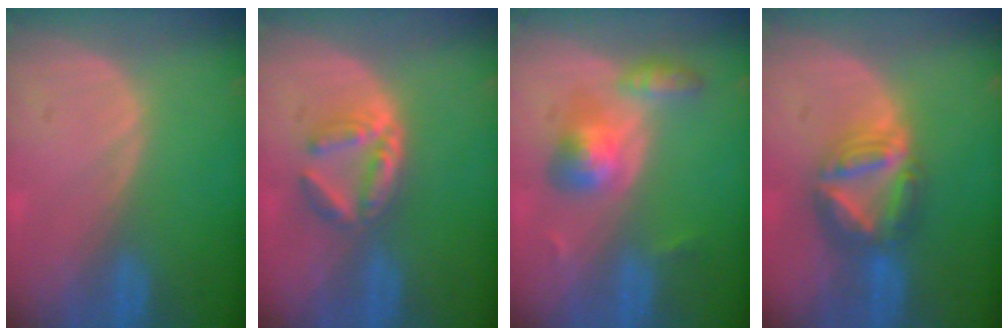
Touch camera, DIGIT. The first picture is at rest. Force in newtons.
{"total": 5.1, "press": 4.9, "slide": 1.3}
{"total": 5.7, "press": 5.4, "slide": 1.6}
{"total": 7.9, "press": 6.7, "slide": 4.1}